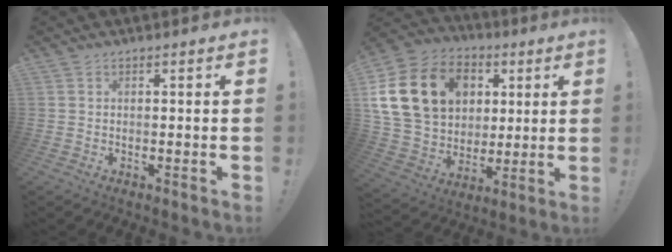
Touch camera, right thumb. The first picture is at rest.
{"total": 22.5, "force": [7.1, 17.3, 12.4], "torque": [-0.220, -0.012, 0.158]}